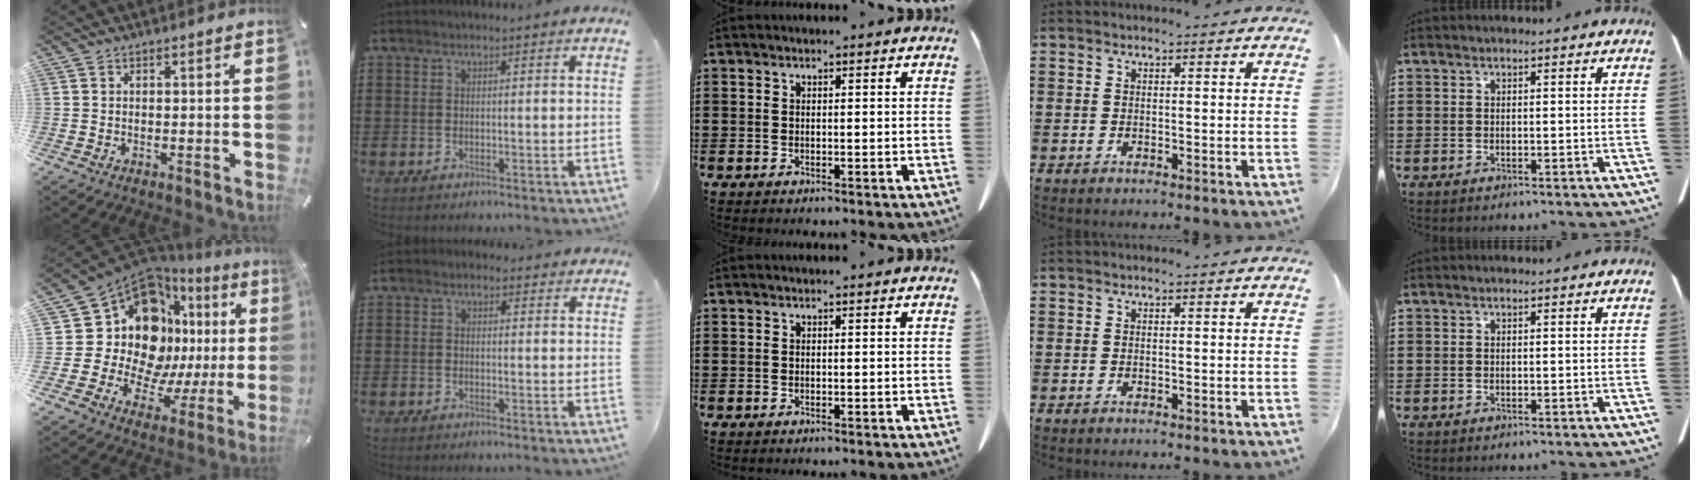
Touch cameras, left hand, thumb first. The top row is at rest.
{"thumb": {"total": 20.3, "force": [7.5, 13.5, 13.2], "torque": [-0.233, -0.093, 0.132]}, "index": {"total": 1.0, "force": [0.5, 0.9, 0.3], "torque": [-0.009, 0.007, 0.008]}}